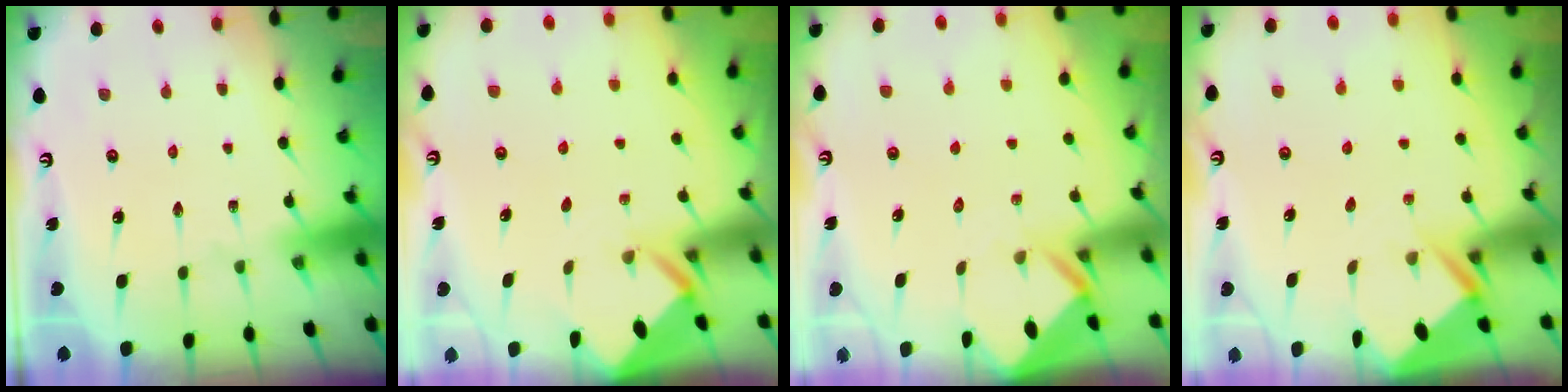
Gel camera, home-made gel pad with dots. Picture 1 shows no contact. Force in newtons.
{"total": 2.1, "press": 2.1, "slide": 0.0}
{"total": 2.6, "press": 2.6, "slide": 0.1}
{"total": 2.9, "press": 2.9, "slide": 0.3}